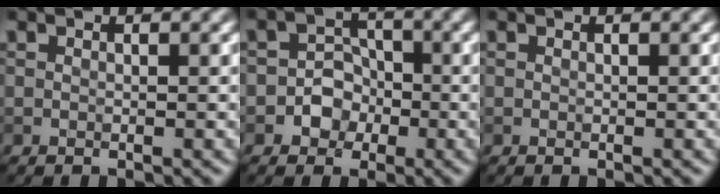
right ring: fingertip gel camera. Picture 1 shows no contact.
{"total": 2.6, "force": [-0.9, 2.3, 0.8], "torque": [0.014, 0.006, -0.026]}
{"total": 0.0}